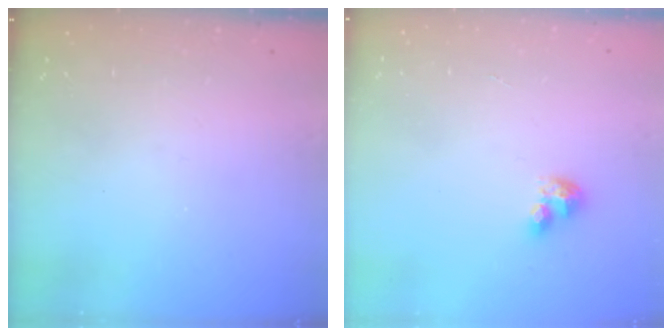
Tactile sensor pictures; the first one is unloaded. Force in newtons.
{"total": 4.5, "press": 4.5, "slide": 0.4}